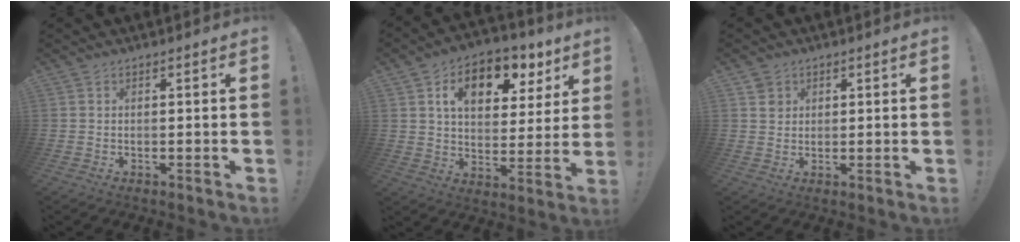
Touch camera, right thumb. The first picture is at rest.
{"total": 13.3, "force": [6.9, 8.0, 8.1], "torque": [-0.117, -0.035, 0.119]}
{"total": 2.6, "force": [1.3, 2.1, 0.5], "torque": [-0.004, -0.002, 0.024]}